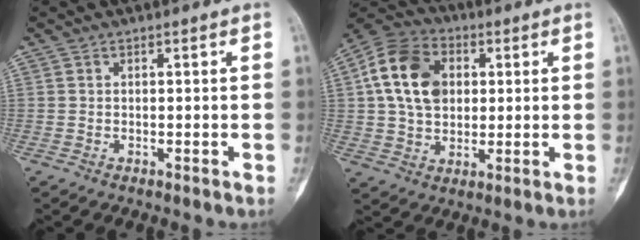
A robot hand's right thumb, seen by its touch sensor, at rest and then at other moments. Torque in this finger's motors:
{"motor_torque": [0.26, 1.99, 0.65, -0.37, 0.40]}